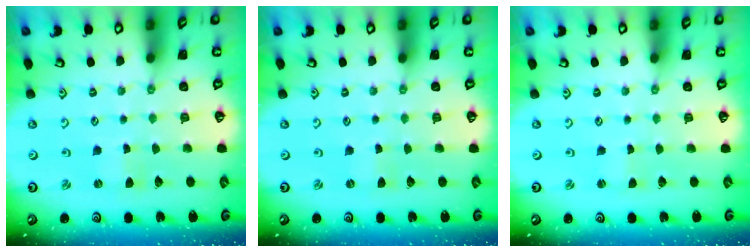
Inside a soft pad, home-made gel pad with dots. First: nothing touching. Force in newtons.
{"total": 0.0}
{"total": 0.0}